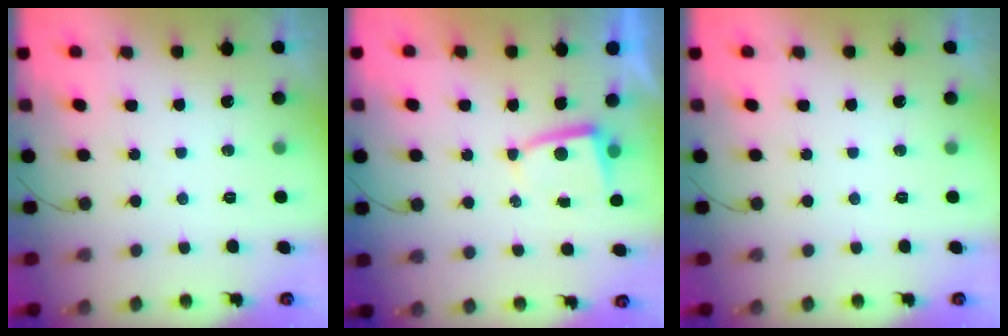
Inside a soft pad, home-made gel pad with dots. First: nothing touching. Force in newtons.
{"total": 2.8, "press": 2.7, "slide": 0.5}
{"total": 0.0}